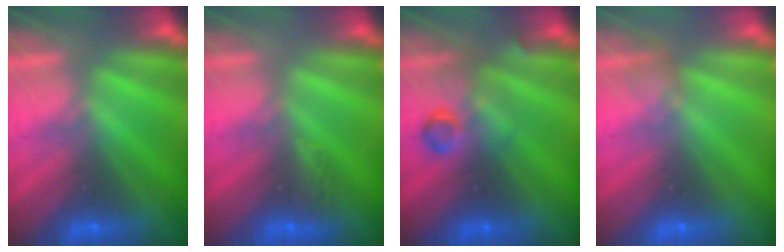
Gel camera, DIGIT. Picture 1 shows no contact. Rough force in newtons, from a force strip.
{"total": 3.1}
{"total": 2.8}
{"total": 2.1}